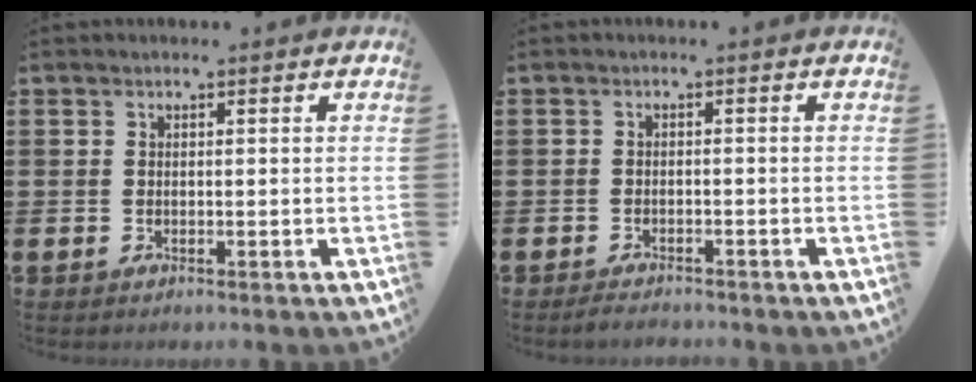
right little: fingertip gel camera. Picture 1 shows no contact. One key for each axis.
{"total": 1.3, "fx": -1.3, "fy": 0.1, "fz": 0.2, "tx": -0.009, "ty": 0.001, "tz": -0.026}